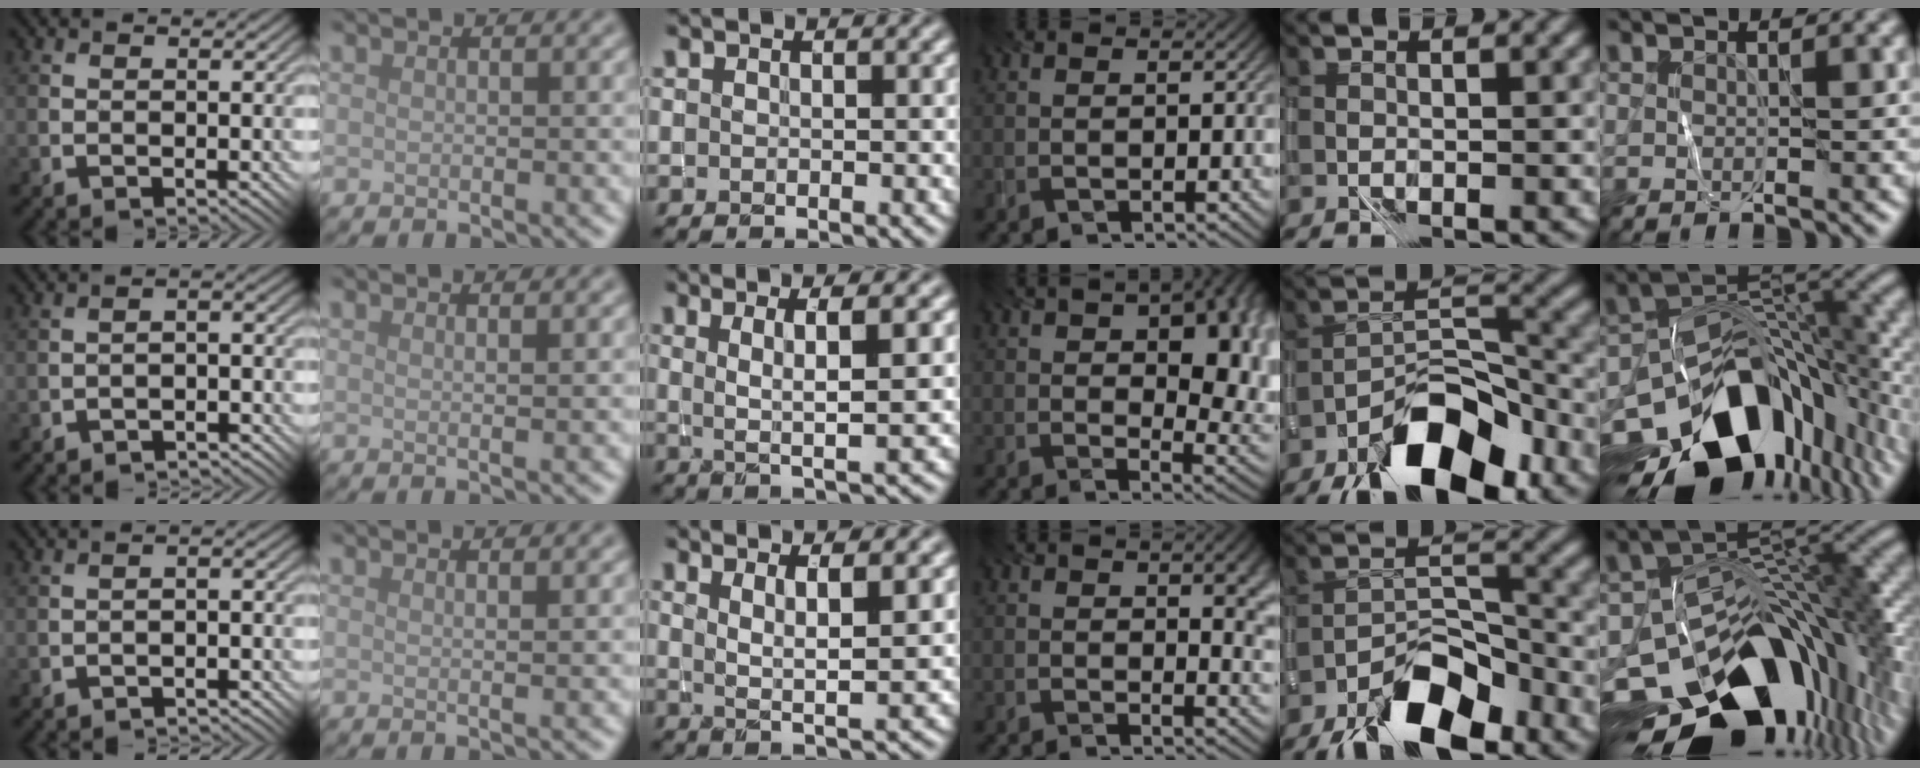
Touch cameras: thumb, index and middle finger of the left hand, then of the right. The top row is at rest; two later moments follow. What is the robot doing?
{"motion": "wrap", "object": "yarn"}